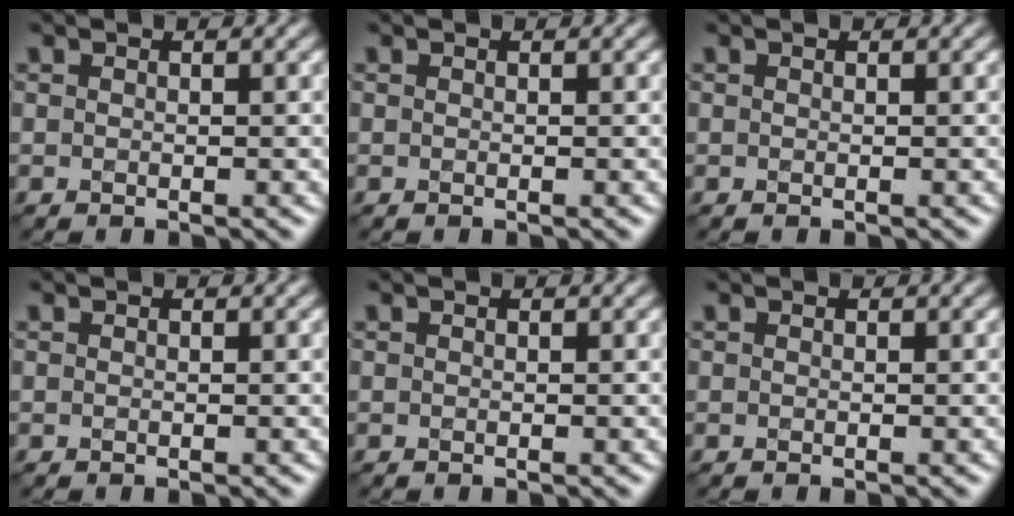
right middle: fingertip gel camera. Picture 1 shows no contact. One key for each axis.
{"total": 0.0}
{"total": 0.0}
{"total": 0.0}
{"total": 0.0}
{"total": 0.0}